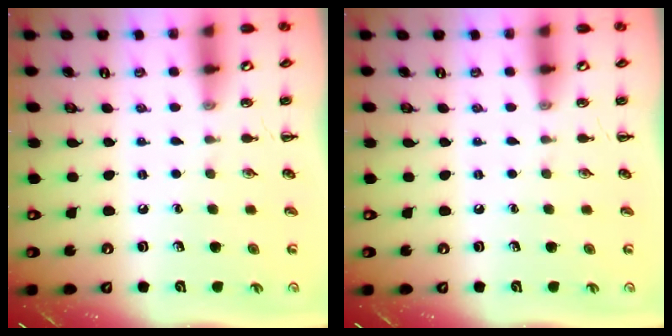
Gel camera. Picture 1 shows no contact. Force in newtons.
{"total": 0.0}